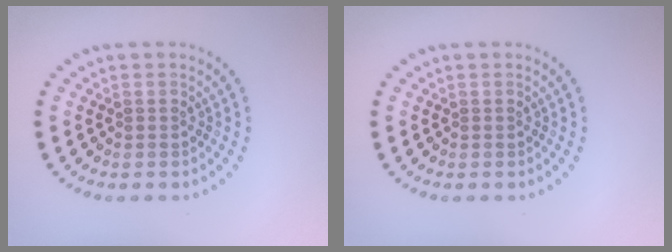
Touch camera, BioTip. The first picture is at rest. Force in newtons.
{"total": 0.0}